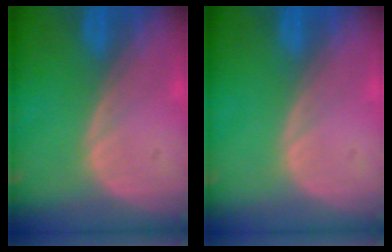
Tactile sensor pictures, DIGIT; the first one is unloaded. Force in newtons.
{"total": 0.0}